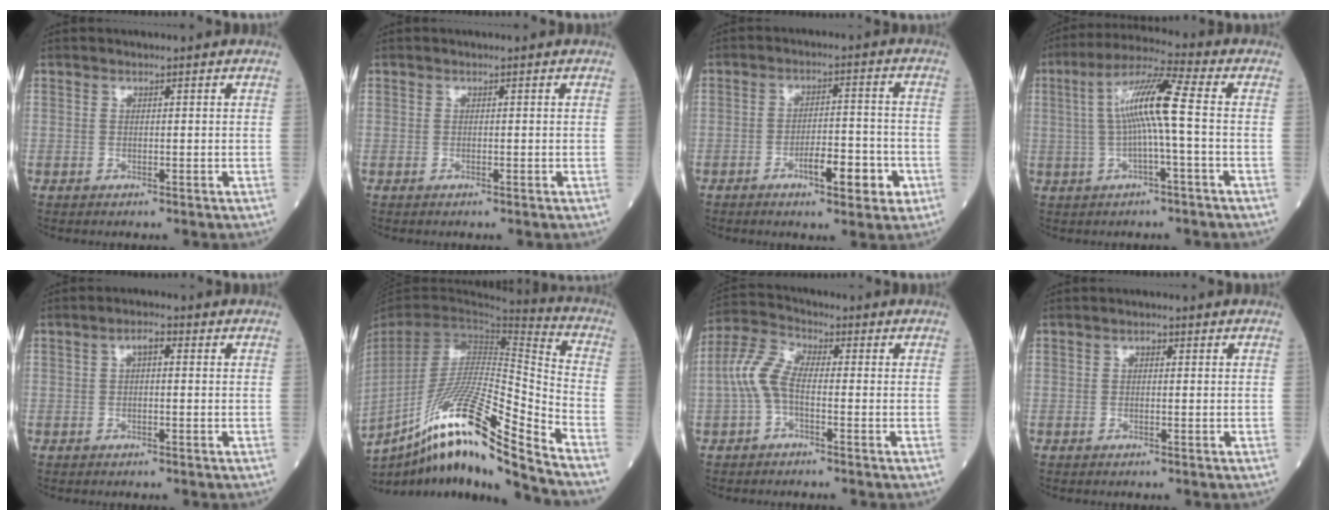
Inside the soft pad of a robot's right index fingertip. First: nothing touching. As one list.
[{"total": 0.0}, {"total": 7.0, "force": [-3.2, 1.9, 5.9], "torque": [-0.088, 0.005, -0.045]}, {"total": 9.5, "force": [0.3, 0.0, 9.5], "torque": [-0.182, 0.022, 0.002]}, {"total": 2.3, "force": [0.5, 0.8, 2.0], "torque": [-0.036, 0.010, 0.007]}, {"total": 23.3, "force": [-16.8, -0.2, 16.1], "torque": [-0.303, -0.032, -0.310]}, {"total": 6.4, "force": [-1.1, 2.8, 5.6], "torque": [-0.133, 0.018, -0.030]}, {"total": 0.8, "force": [0.2, 0.4, 0.6], "torque": [-0.012, 0.003, 0.001]}]